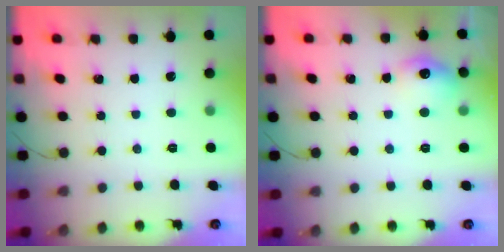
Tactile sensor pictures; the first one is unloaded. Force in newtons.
{"total": 9.5, "press": 9.5, "slide": 0.5}